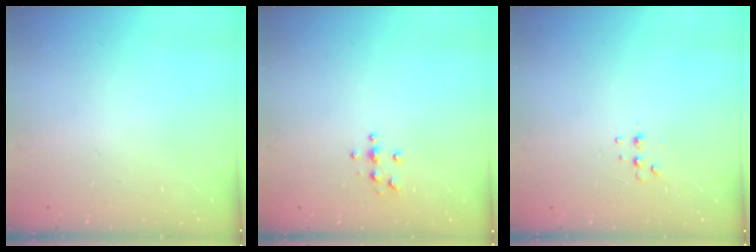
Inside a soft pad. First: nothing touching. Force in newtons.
{"total": 3.8, "press": 3.8, "slide": 0.4}
{"total": 4.1, "press": 3.9, "slide": 1.3}